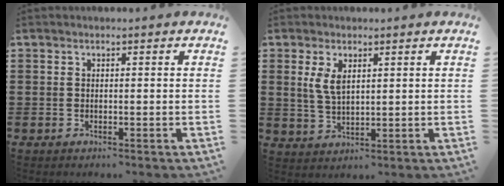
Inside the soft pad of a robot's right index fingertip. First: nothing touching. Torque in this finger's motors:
{"motor_torque": [1.00, 1.14, 0.40, 0.14]}